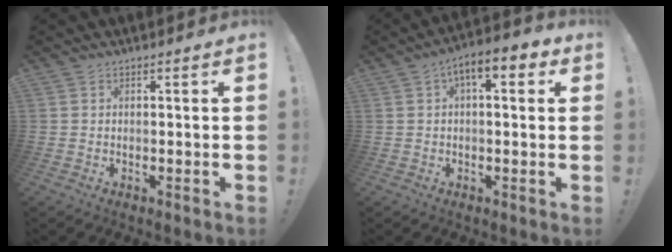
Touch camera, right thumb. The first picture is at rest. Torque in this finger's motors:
{"motor_torque": [0.58, 2.27, 0.62, 0.26, 0.13]}